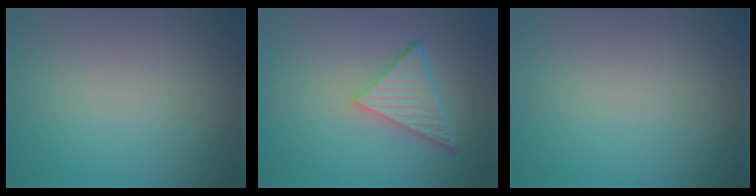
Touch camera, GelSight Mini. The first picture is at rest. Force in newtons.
{"total": 5.1, "press": 3.8, "slide": 3.4}
{"total": 0.0}